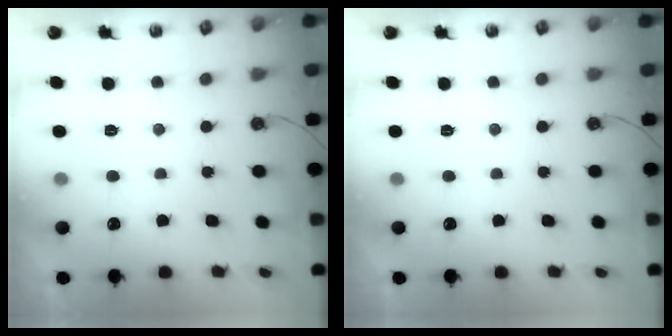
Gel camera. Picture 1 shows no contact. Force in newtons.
{"total": 0.0}